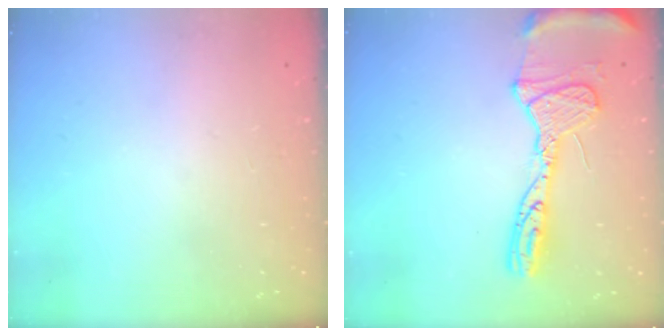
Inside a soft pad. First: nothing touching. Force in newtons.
{"total": 17.6, "press": 17.5, "slide": 1.7}